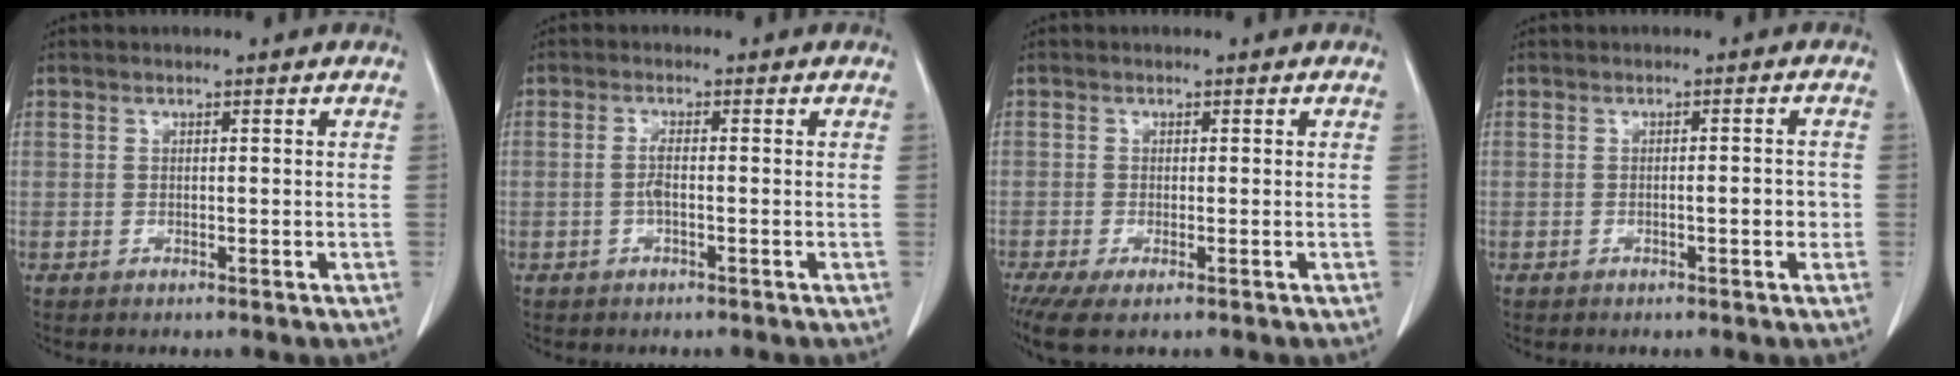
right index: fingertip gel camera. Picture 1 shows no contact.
{"total": 1.8, "force": [-0.4, 0.3, 1.7], "torque": [-0.037, 0.002, -0.009]}
{"total": 4.1, "force": [-2.4, 1.0, 3.1], "torque": [-0.056, -0.013, -0.041]}
{"total": 2.4, "force": [-0.6, 0.6, 2.2], "torque": [-0.033, 0.004, -0.007]}